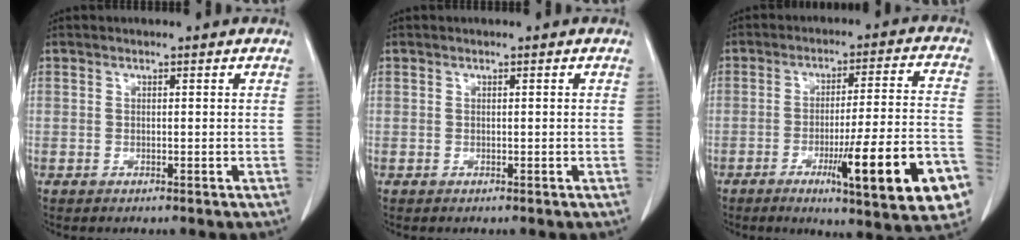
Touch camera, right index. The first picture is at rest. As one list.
[{"total": 0.0}, {"total": 18.0, "force": [-7.5, 1.3, 16.3], "torque": [-0.184, -0.005, -0.099]}]